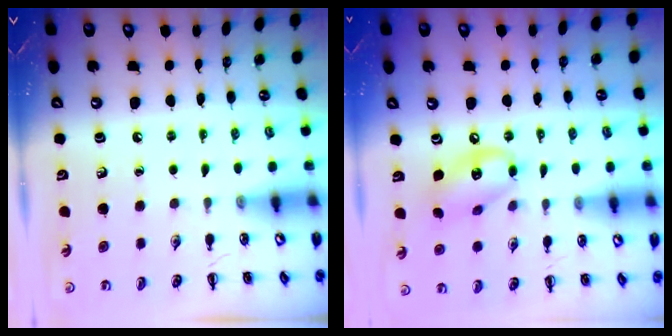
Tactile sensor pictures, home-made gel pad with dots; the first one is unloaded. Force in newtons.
{"total": 12.2, "press": 12.0, "slide": 2.5}